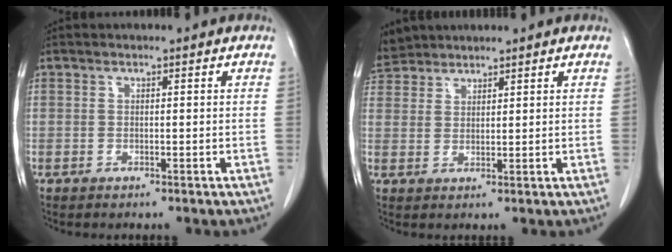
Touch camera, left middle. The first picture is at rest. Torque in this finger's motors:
{"motor_torque": [1.07, -1.07, 1.05, 0.18]}